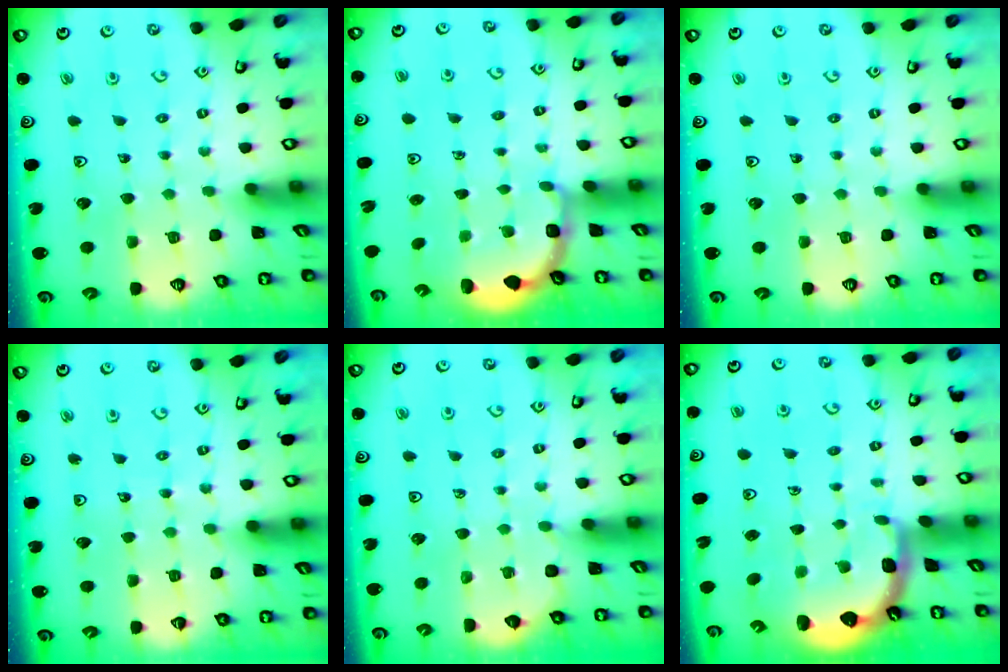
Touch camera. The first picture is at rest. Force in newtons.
{"total": 2.8, "press": 2.4, "slide": 1.4}
{"total": 0.0}
{"total": 3.6, "press": 3.6, "slide": 0.5}
{"total": 2.4, "press": 2.4, "slide": 0.2}
{"total": 2.6, "press": 1.3, "slide": 2.2}